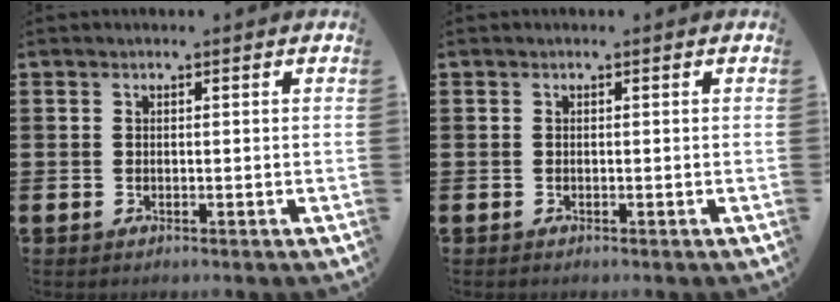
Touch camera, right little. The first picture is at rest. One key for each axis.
{"total": 0.0}